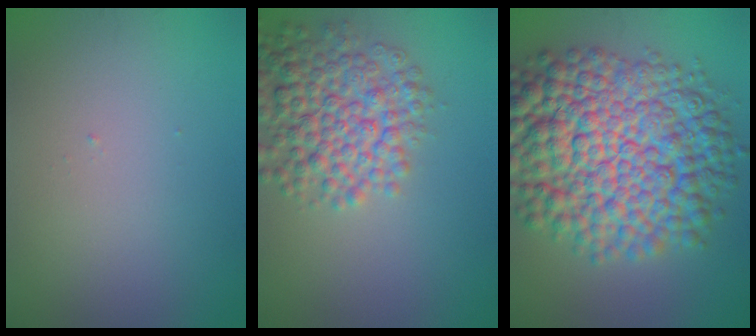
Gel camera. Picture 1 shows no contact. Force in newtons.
{"total": 6.5, "press": 6.5, "slide": 0.2}
{"total": 14.3, "press": 14.3, "slide": 0.3}